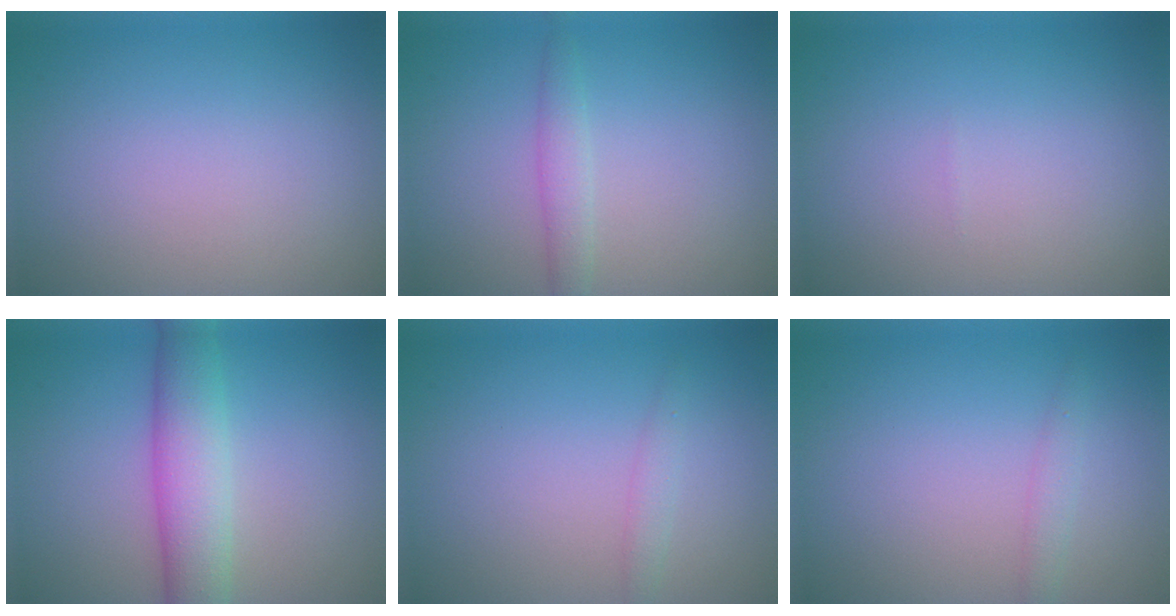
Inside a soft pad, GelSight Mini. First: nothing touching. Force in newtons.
{"total": 1.8, "press": 1.8, "slide": 0.1}
{"total": 0.0}
{"total": 5.6, "press": 5.6, "slide": 0.1}
{"total": 1.0, "press": 1.0, "slide": 0.0}
{"total": 1.2, "press": 1.2, "slide": 0.0}